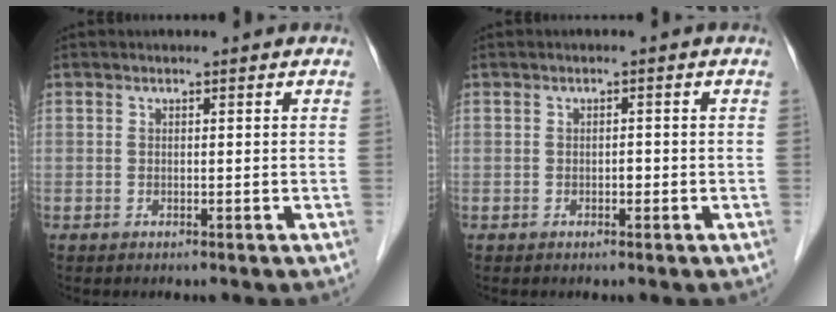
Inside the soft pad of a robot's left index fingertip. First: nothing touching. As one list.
[{"total": 0.7, "force": [-0.4, 0.4, 0.5], "torque": [-0.005, 0.002, -0.007]}]